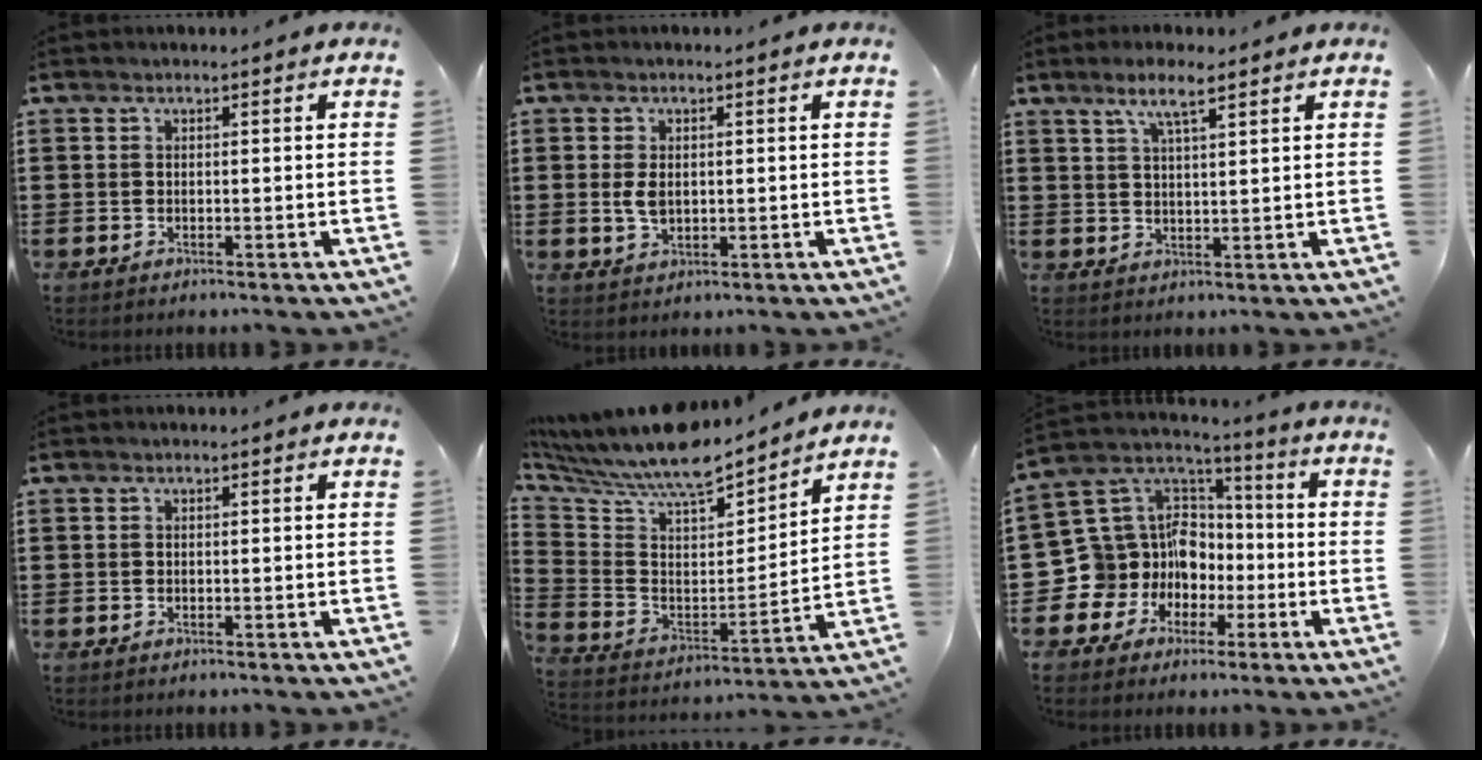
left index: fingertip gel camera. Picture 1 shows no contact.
{"total": 3.1, "force": [0.3, 1.9, 2.5], "torque": [-0.065, 0.000, 0.001]}
{"total": 4.7, "force": [3.0, 0.8, 3.4], "torque": [-0.075, 0.007, 0.052]}
{"total": 0.0}
{"total": 9.2, "force": [8.3, 2.0, 3.4], "torque": [-0.106, -0.062, 0.142]}
{"total": 12.9, "force": [-2.3, 12.2, 3.3], "torque": [-0.120, -0.025, -0.018]}